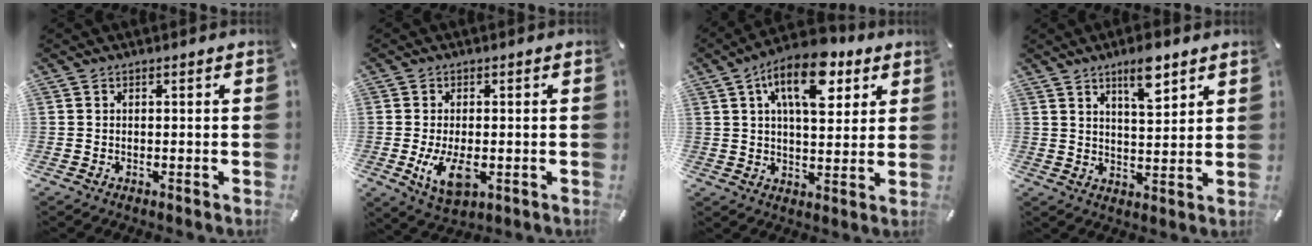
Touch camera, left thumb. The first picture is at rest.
{"total": 7.8, "force": [-1.4, 4.4, 6.4], "torque": [-0.128, -0.012, -0.027]}
{"total": 14.6, "force": [7.1, 7.2, 10.5], "torque": [-0.160, -0.017, 0.119]}
{"total": 8.3, "force": [5.8, 2.6, 5.4], "torque": [-0.079, -0.029, 0.095]}